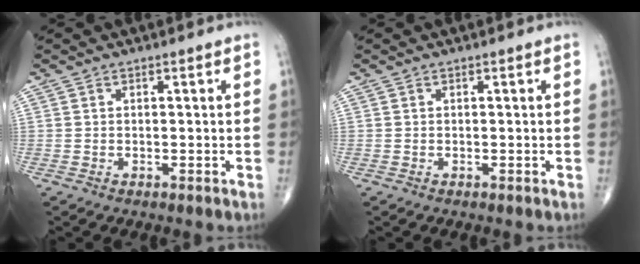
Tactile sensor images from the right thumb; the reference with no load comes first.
{"total": 0.0}